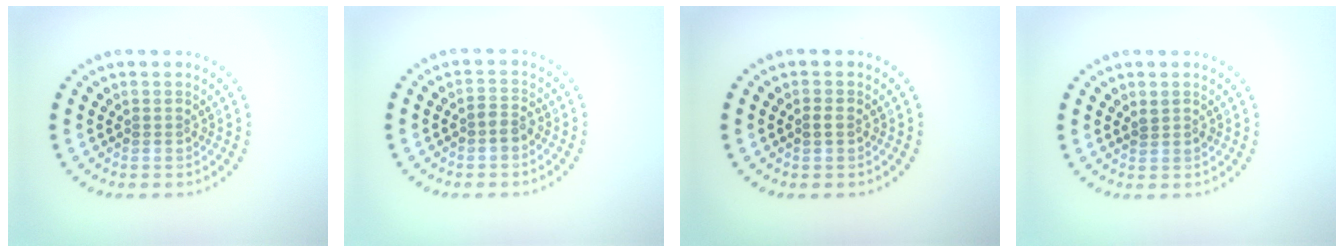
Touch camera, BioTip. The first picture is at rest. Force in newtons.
{"total": 1.5, "press": 1.4, "slide": 0.6}
{"total": 0.8, "press": 0.8, "slide": 0.1}
{"total": 0.7, "press": 0.7, "slide": 0.3}